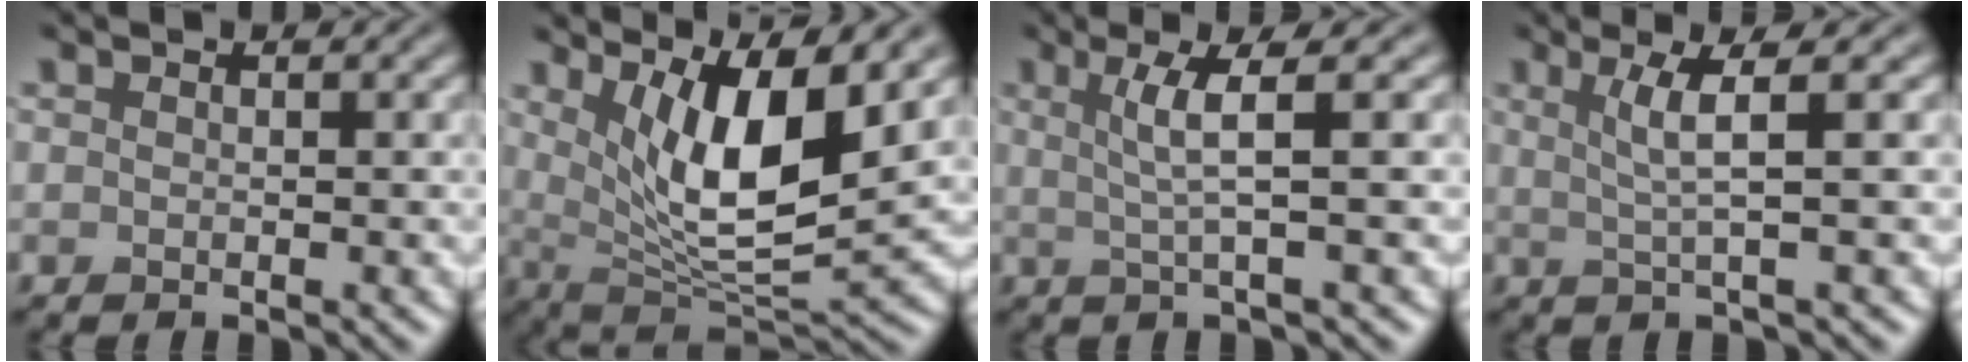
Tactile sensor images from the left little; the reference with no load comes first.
{"total": 8.3, "force": [2.9, 2.6, 7.4], "torque": [-0.127, -0.020, 0.057]}
{"total": 3.5, "force": [0.8, 0.5, 3.4], "torque": [-0.061, 0.002, 0.017]}
{"total": 3.3, "force": [0.9, 0.5, 3.1], "torque": [-0.054, 0.001, 0.020]}